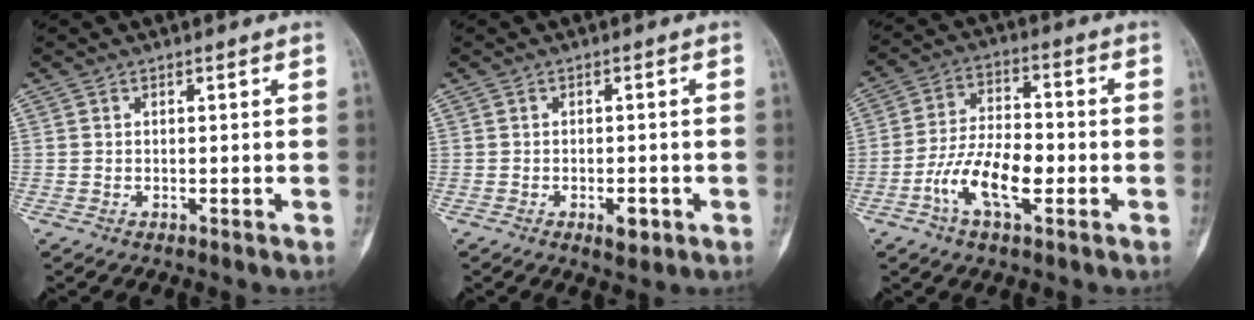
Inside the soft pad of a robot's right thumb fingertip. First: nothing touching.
{"total": 3.3, "force": [-1.4, 1.5, 2.6], "torque": [-0.030, 0.003, -0.015]}
{"total": 11.3, "force": [-3.8, 5.1, 9.3], "torque": [-0.174, 0.024, -0.073]}